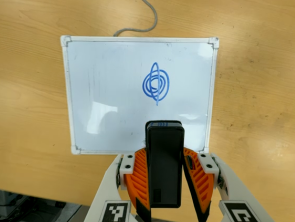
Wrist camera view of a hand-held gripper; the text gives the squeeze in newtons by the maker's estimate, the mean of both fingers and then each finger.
{"total": 5.5, "left": 4.4, "right": 6.6}